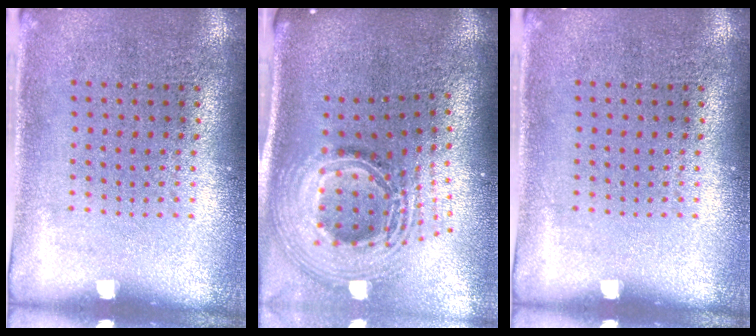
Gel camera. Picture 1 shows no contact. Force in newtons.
{"total": 3.0, "press": 2.1, "slide": 2.2}
{"total": 0.0}